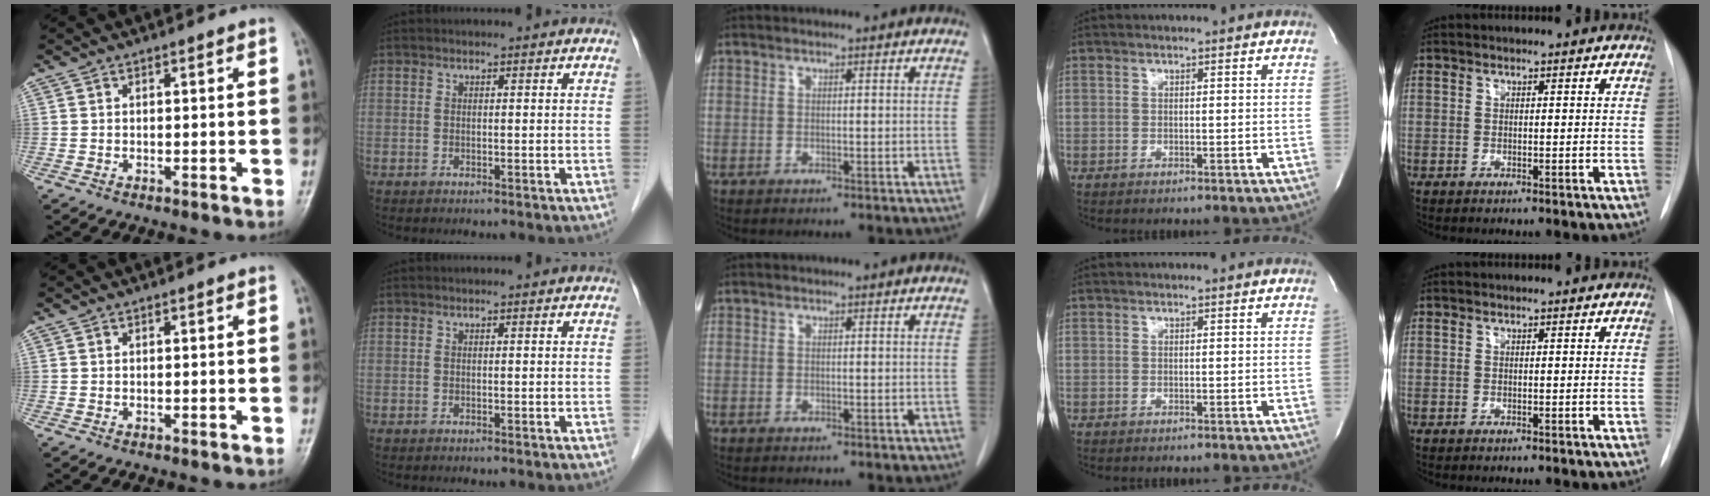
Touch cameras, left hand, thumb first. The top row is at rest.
{}